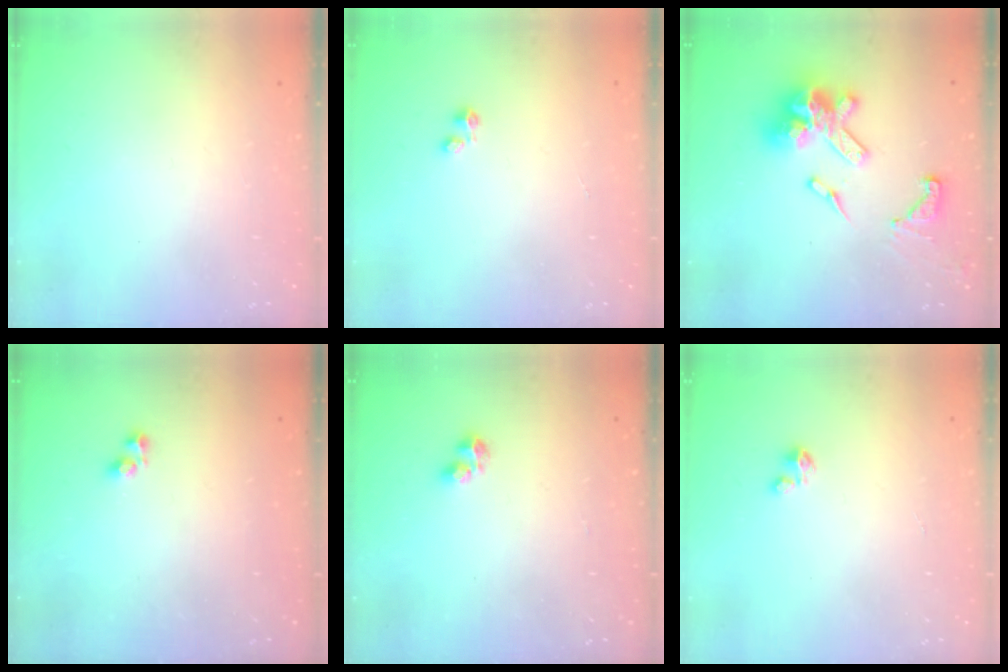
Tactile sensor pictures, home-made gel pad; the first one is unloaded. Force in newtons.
{"total": 0.0}
{"total": 17.8, "press": 17.7, "slide": 1.7}
{"total": 1.6, "press": 1.5, "slide": 0.3}
{"total": 2.3, "press": 2.2, "slide": 0.6}
{"total": 1.8, "press": 1.8, "slide": 0.1}